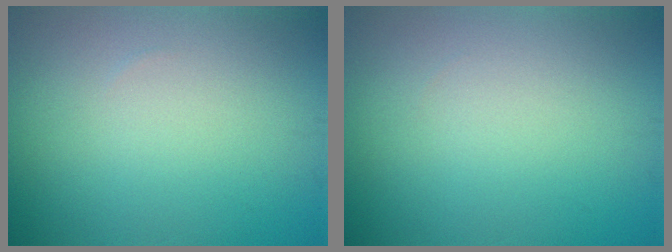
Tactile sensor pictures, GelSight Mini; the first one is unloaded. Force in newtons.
{"total": 0.0}